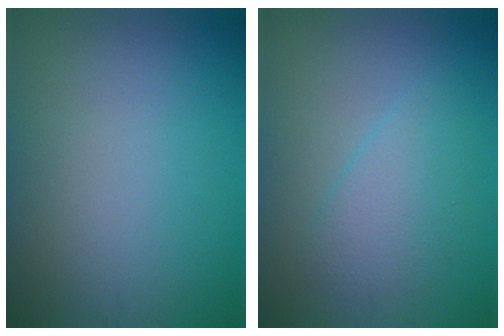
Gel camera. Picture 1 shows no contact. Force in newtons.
{"total": 2.9, "press": 2.9, "slide": 0.2}